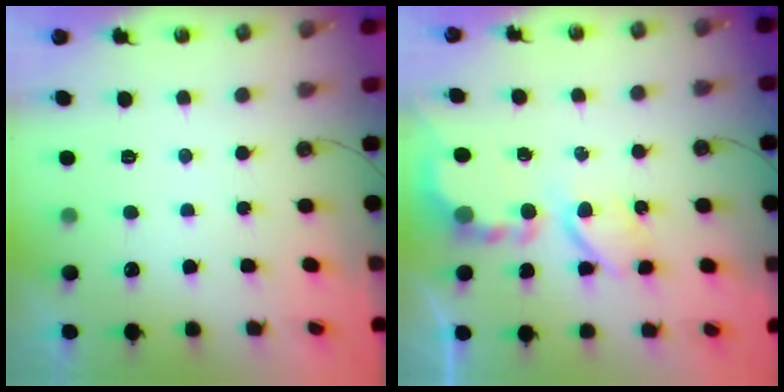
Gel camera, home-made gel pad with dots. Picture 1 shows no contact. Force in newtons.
{"total": 5.5, "press": 5.5, "slide": 0.6}